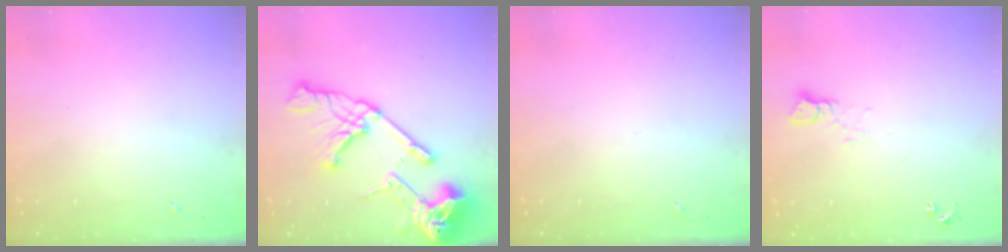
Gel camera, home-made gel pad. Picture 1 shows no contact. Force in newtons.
{"total": 24.0, "press": 23.9, "slide": 2.5}
{"total": 0.0}
{"total": 3.7, "press": 3.7, "slide": 0.3}